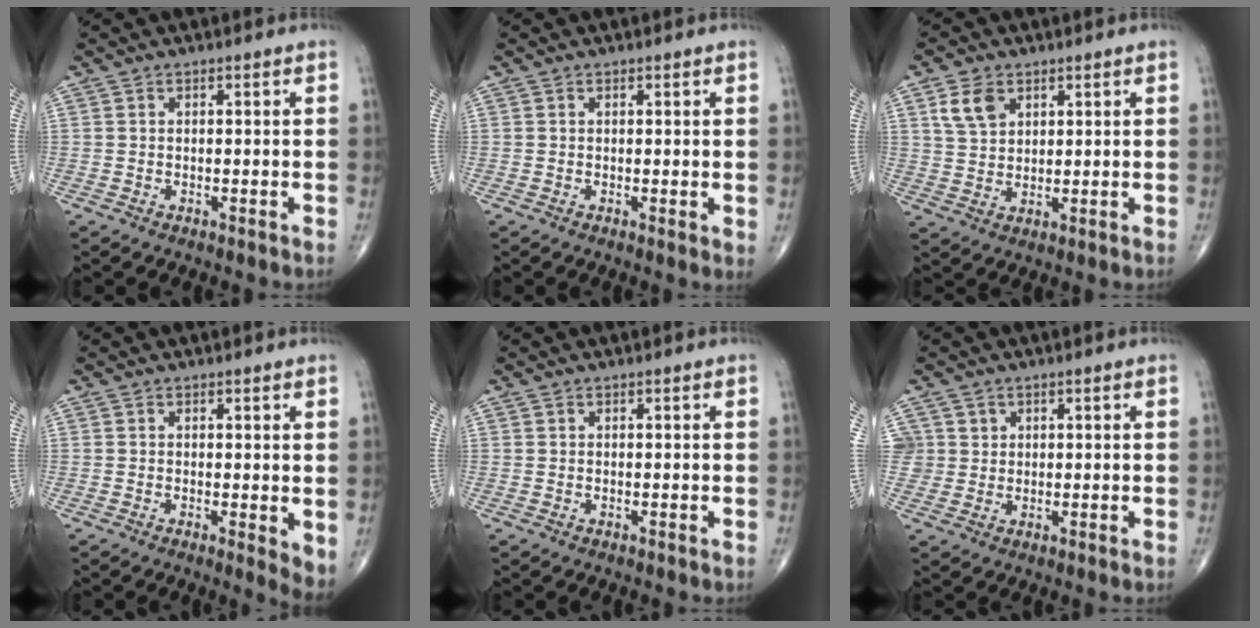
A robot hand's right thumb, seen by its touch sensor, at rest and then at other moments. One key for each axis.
{"total": 1.1, "fx": 0.3, "fy": 0.4, "fz": 1.0, "tx": -0.016, "ty": -0.005, "tz": 0.002}
{"total": 6.0, "fx": 2.8, "fy": 4.1, "fz": 3.3, "tx": -0.049, "ty": -0.008, "tz": 0.057}
{"total": 3.7, "fx": 0.2, "fy": 1.2, "fz": 3.5, "tx": -0.049, "ty": -0.013, "tz": 0.001}
{"total": 0.0}
{"total": 3.5, "fx": 1.3, "fy": 3.2, "fz": -0.1, "tx": 0.032, "ty": -0.004, "tz": 0.020}